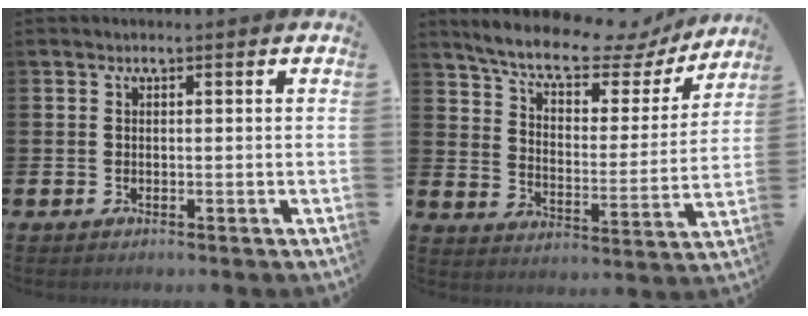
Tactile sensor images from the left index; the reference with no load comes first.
{"total": 9.5, "force": [8.3, 2.8, 3.8], "torque": [-0.096, -0.057, 0.137]}